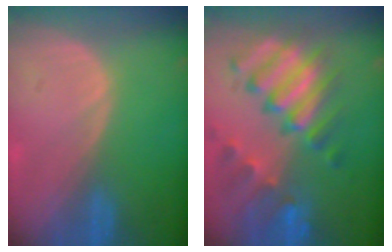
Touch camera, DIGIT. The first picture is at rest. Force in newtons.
{"total": 11.3, "press": 9.7, "slide": 5.7}